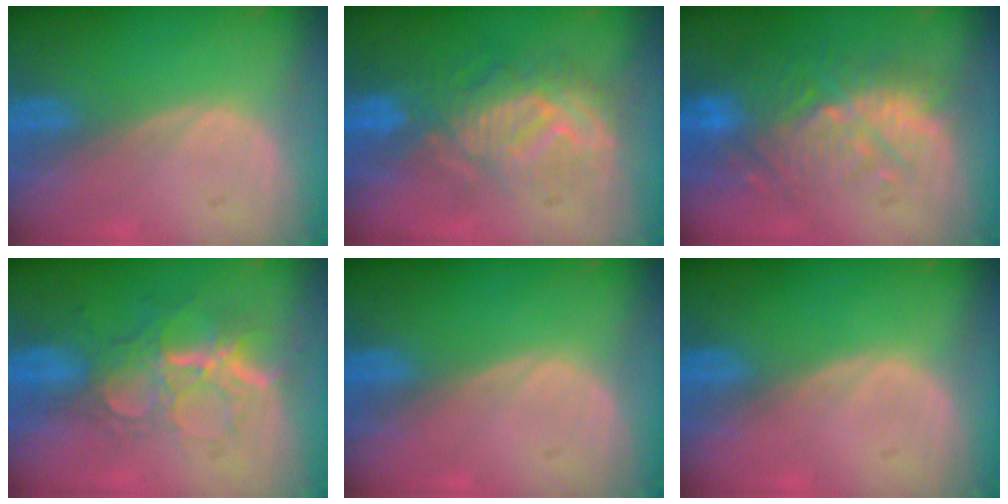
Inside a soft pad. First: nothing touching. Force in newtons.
{"total": 9.0, "press": 8.9, "slide": 1.7}
{"total": 10.8, "press": 10.0, "slide": 4.2}
{"total": 9.1, "press": 7.7, "slide": 4.8}
{"total": 0.0}
{"total": 0.0}